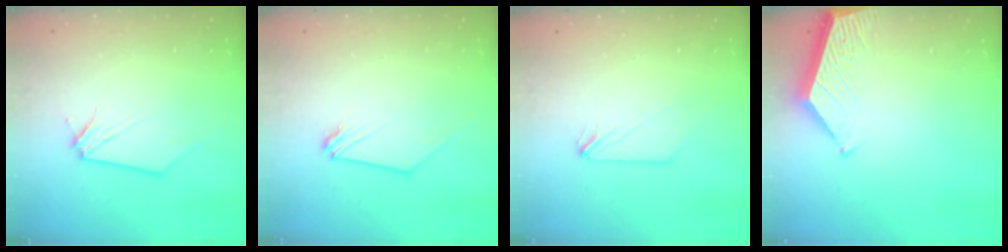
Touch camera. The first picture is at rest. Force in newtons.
{"total": 0.0}
{"total": 0.0}
{"total": 3.9, "press": 3.9, "slide": 0.4}